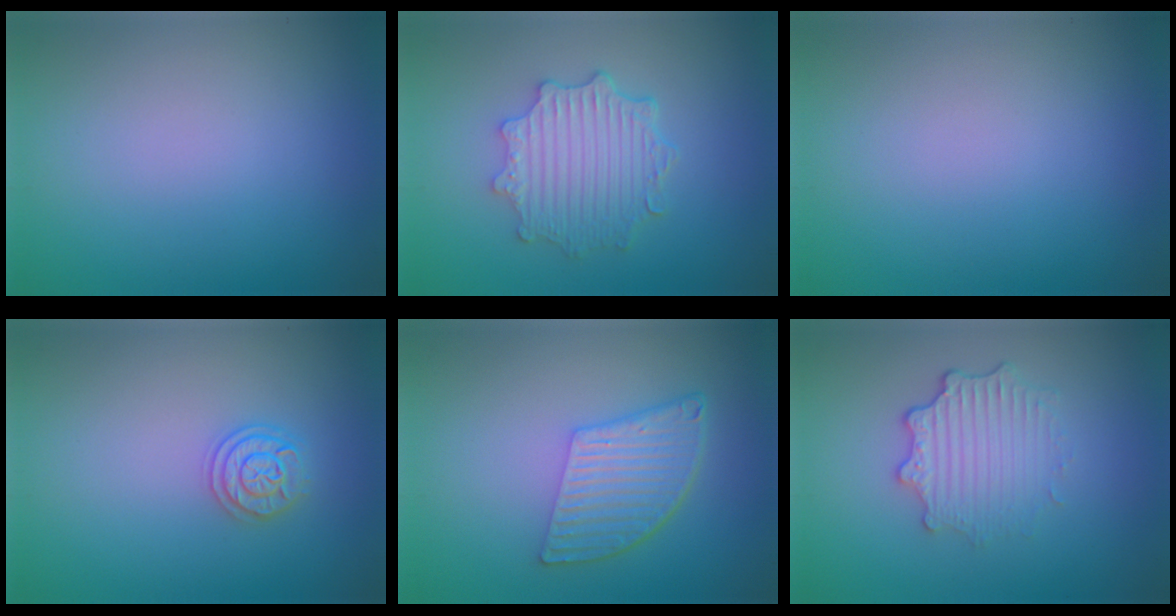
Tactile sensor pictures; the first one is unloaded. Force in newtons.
{"total": 4.6, "press": 3.8, "slide": 2.7}
{"total": 0.0}
{"total": 2.1, "press": 2.1, "slide": 0.3}
{"total": 5.2, "press": 3.7, "slide": 3.6}
{"total": 3.6, "press": 2.8, "slide": 2.3}